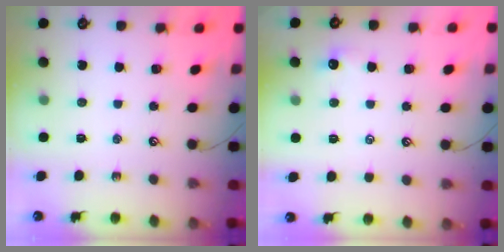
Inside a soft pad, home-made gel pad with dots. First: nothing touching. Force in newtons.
{"total": 2.1, "press": 2.1, "slide": 0.3}